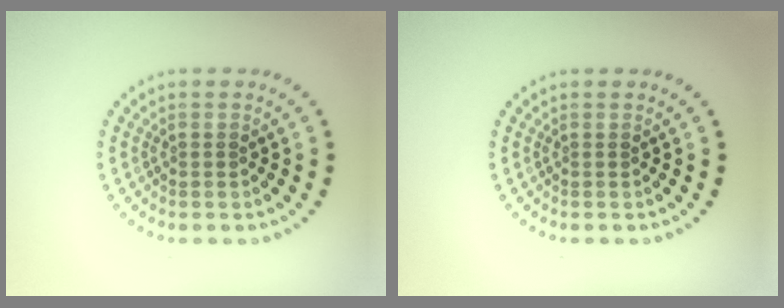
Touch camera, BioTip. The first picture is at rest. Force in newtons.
{"total": 0.0}